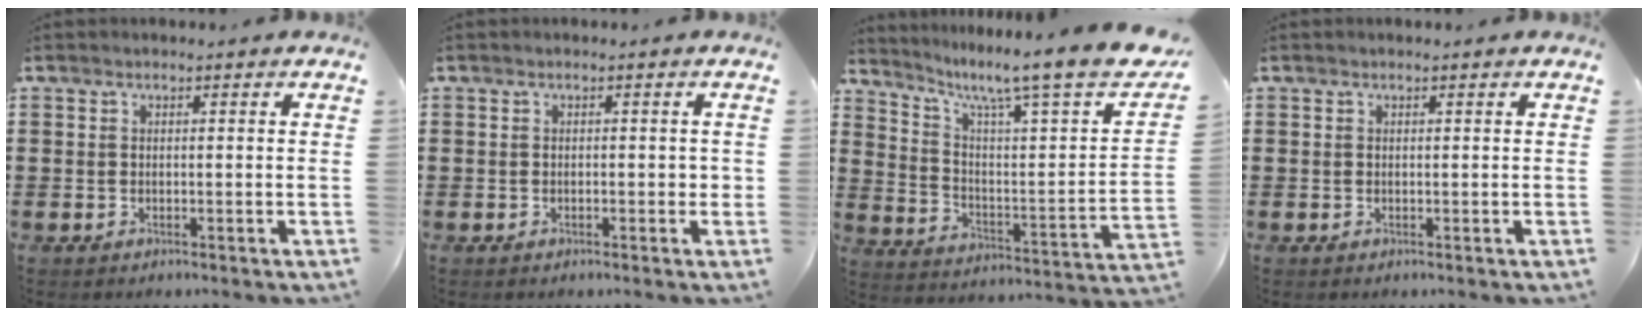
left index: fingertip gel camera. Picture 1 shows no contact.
{"total": 1.1, "force": [-0.3, 0.4, 1.0], "torque": [-0.018, 0.000, -0.005]}
{"total": 8.7, "force": [6.7, 0.2, 5.6], "torque": [-0.117, -0.061, 0.098]}
{"total": 0.0}